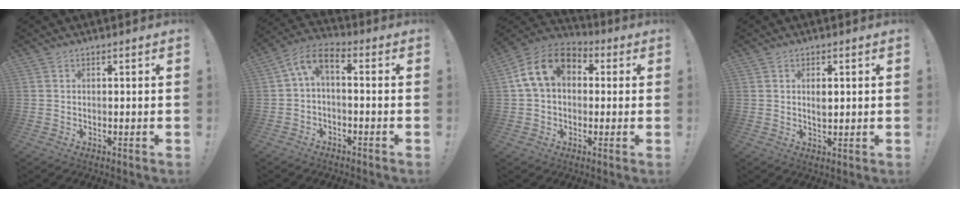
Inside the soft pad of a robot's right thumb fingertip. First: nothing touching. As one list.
[{"total": 5.7, "force": [-0.1, 2.6, 5.1], "torque": [-0.104, 0.003, 0.003]}, {"total": 14.1, "force": [3.8, 9.7, 9.5], "torque": [-0.155, 0.007, 0.074]}, {"total": 2.7, "force": [0.7, 1.5, 2.2], "torque": [-0.030, -0.003, 0.008]}]